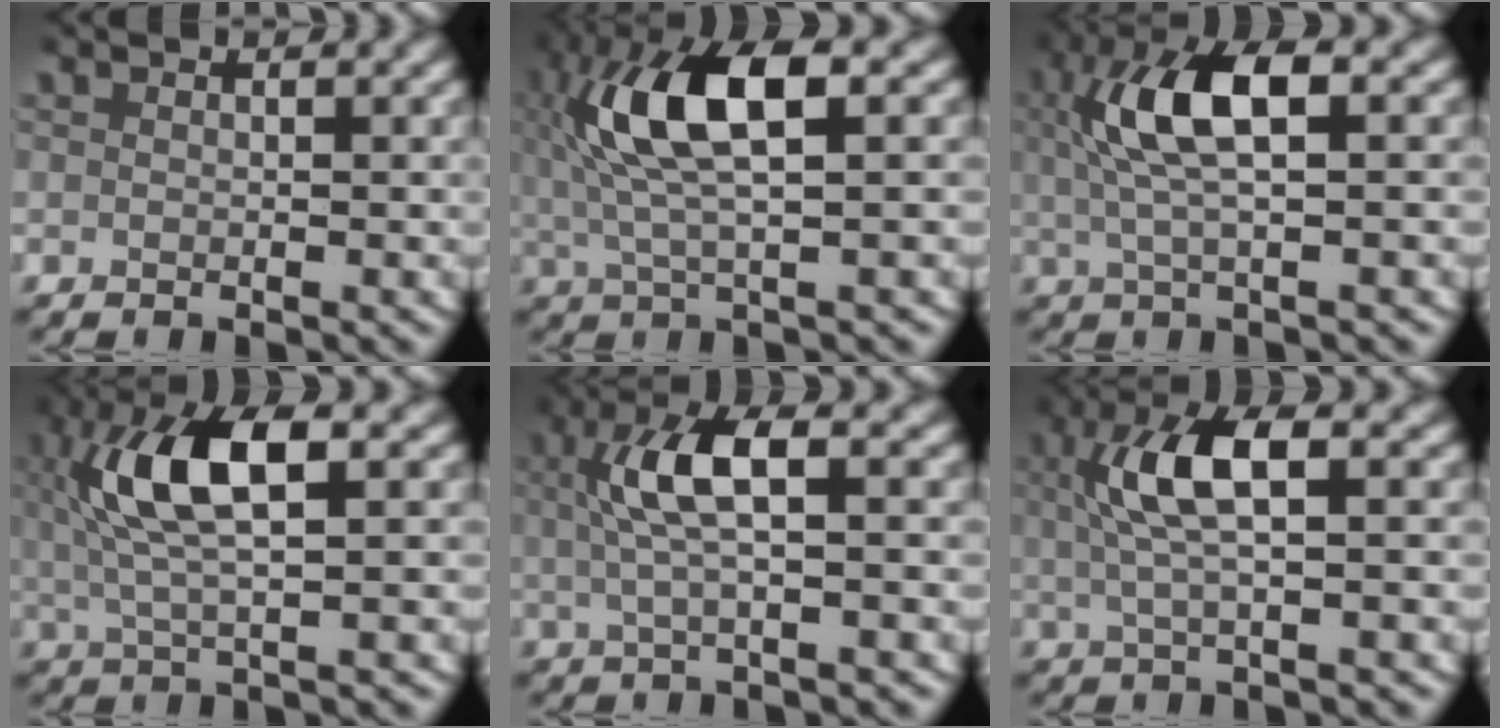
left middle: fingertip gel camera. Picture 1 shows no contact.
{"total": 9.5, "force": [1.8, 3.7, 8.6], "torque": [-0.181, 0.011, 0.028]}
{"total": 6.7, "force": [1.0, 2.2, 6.2], "torque": [-0.126, 0.015, 0.012]}
{"total": 7.6, "force": [1.4, 2.6, 7.0], "torque": [-0.147, 0.014, 0.019]}
{"total": 5.0, "force": [0.3, 1.3, 4.8], "torque": [-0.101, 0.015, 0.000]}
{"total": 5.5, "force": [0.7, 1.5, 5.2], "torque": [-0.108, 0.014, 0.006]}